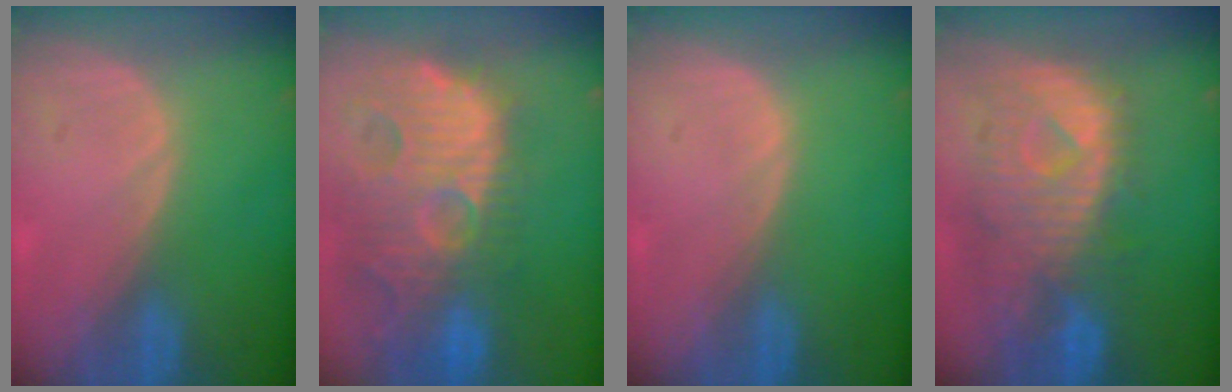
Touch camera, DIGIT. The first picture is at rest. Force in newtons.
{"total": 14.6, "press": 12.5, "slide": 7.5}
{"total": 0.0}
{"total": 11.3, "press": 9.8, "slide": 5.6}